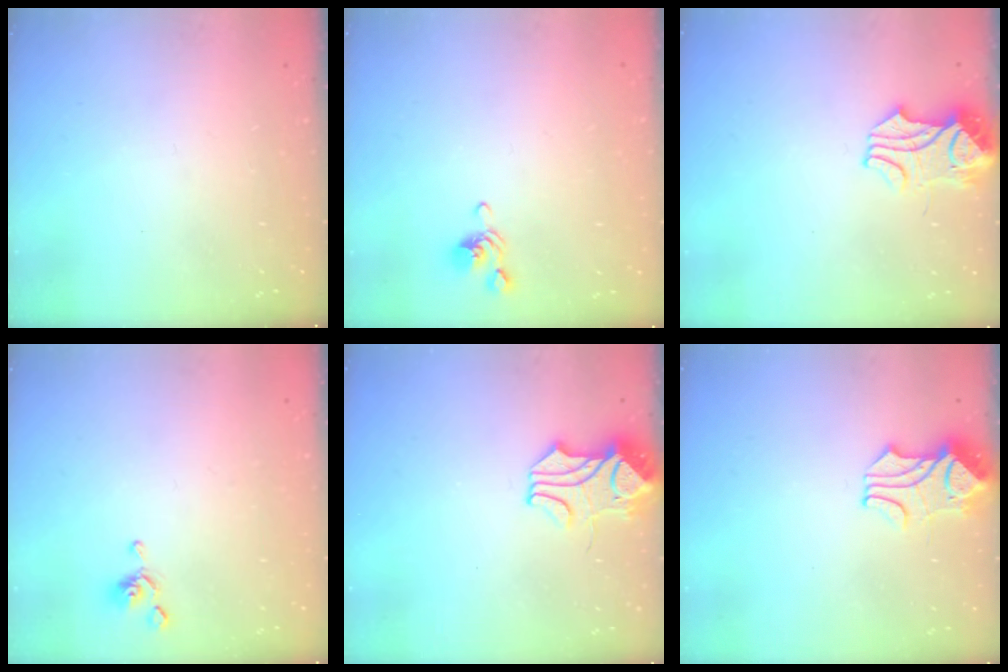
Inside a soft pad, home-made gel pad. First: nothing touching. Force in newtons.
{"total": 2.6, "press": 2.5, "slide": 0.5}
{"total": 3.5, "press": 3.4, "slide": 0.7}
{"total": 0.0}
{"total": 2.9, "press": 2.9, "slide": 0.6}
{"total": 2.0, "press": 1.6, "slide": 1.1}